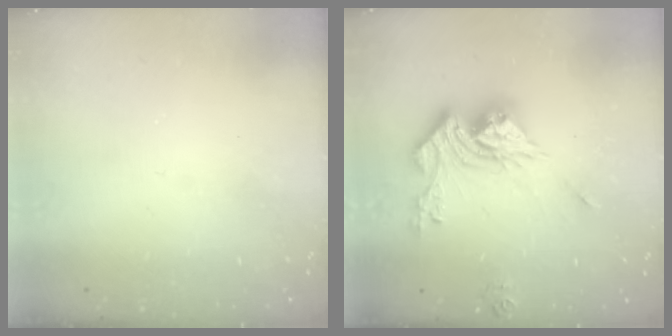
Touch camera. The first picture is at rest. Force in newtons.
{"total": 16.4, "press": 16.3, "slide": 1.9}